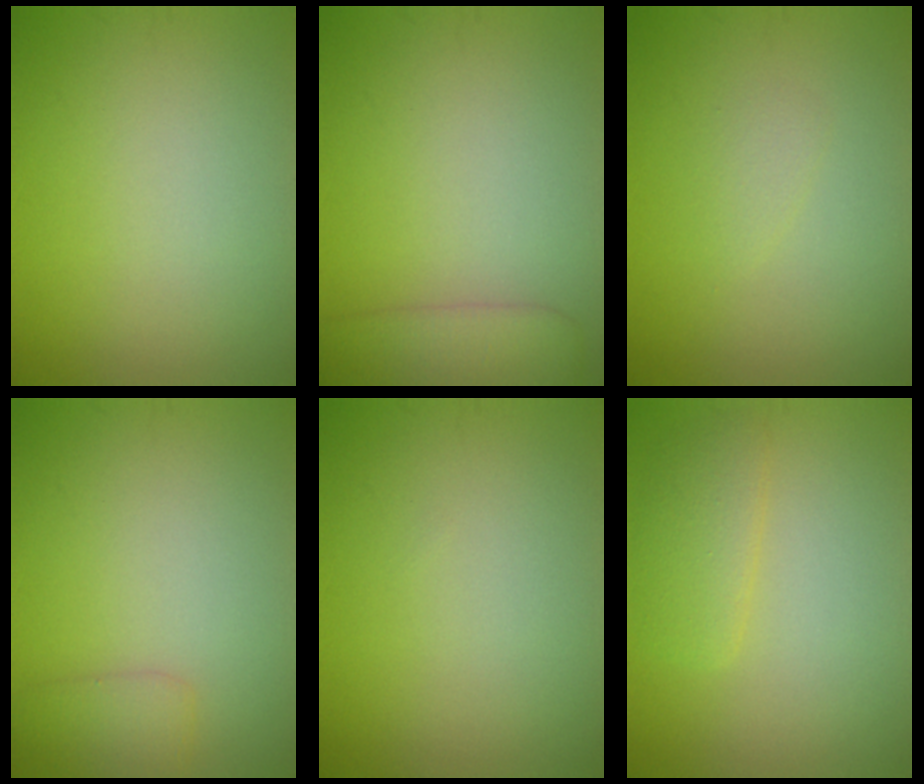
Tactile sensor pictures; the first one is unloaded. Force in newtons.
{"total": 3.5, "press": 3.5, "slide": 0.3}
{"total": 0.9, "press": 0.9, "slide": 0.2}
{"total": 1.6, "press": 1.6, "slide": 0.1}
{"total": 0.0}
{"total": 2.4, "press": 2.3, "slide": 0.1}